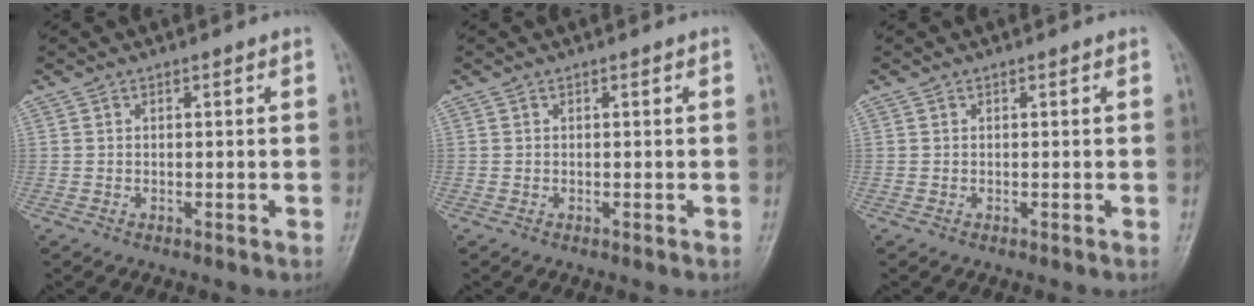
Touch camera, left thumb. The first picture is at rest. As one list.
[{"total": 0.0}, {"total": 0.0}]